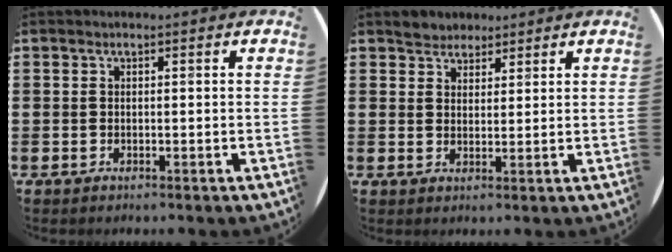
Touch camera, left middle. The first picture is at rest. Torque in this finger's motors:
{"motor_torque": [0.24, -0.19, 0.04, 0.01]}